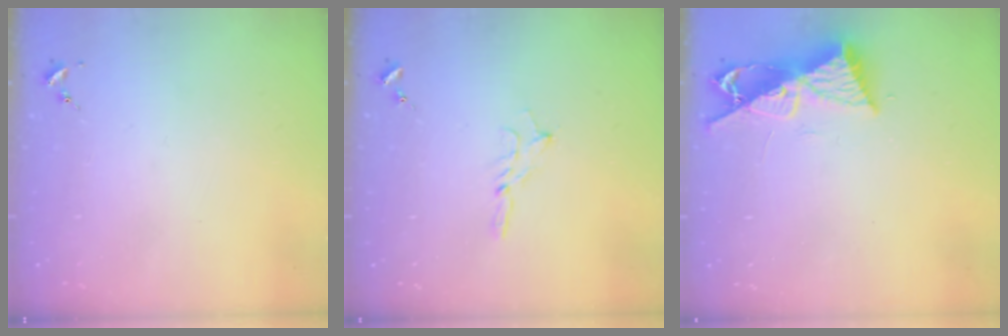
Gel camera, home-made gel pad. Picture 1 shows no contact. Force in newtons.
{"total": 3.5, "press": 3.5, "slide": 0.4}
{"total": 9.4, "press": 9.3, "slide": 1.4}